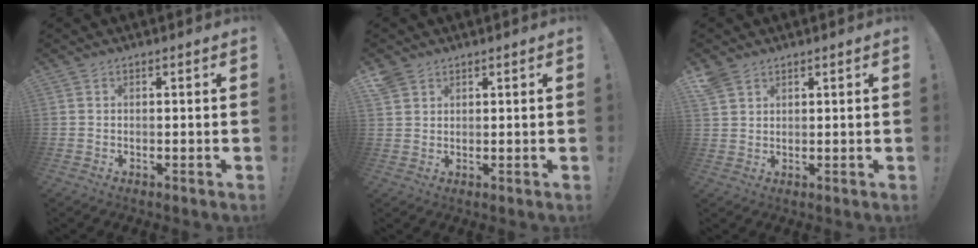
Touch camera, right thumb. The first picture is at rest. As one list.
[{"total": 3.1, "force": [2.3, 1.8, 1.0], "torque": [-0.026, -0.007, 0.045]}, {"total": 3.7, "force": [2.8, 1.9, 1.5], "torque": [-0.034, -0.010, 0.056]}]